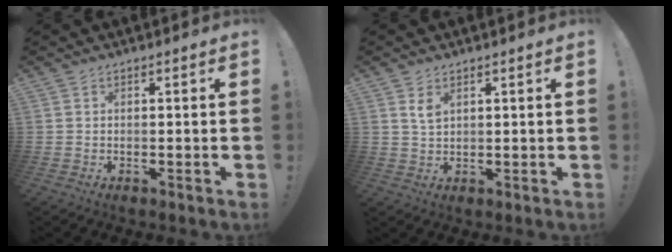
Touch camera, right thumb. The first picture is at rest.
{"total": 3.4, "force": [1.9, 1.8, 2.1], "torque": [-0.022, -0.013, 0.029]}